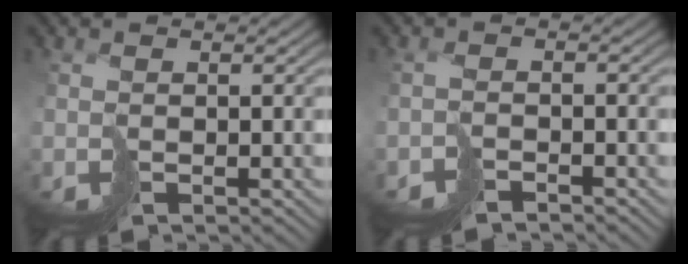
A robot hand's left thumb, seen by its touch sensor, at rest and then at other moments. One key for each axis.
{"total": 2.4, "fx": -1.9, "fy": 0.9, "fz": 1.1, "tx": -0.023, "ty": 0.001, "tz": -0.044}